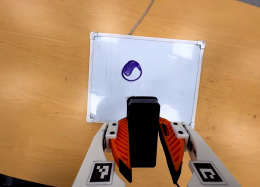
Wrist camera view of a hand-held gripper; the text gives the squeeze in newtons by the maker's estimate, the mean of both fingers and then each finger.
{"total": 4.2, "left": 3.6, "right": 4.9}